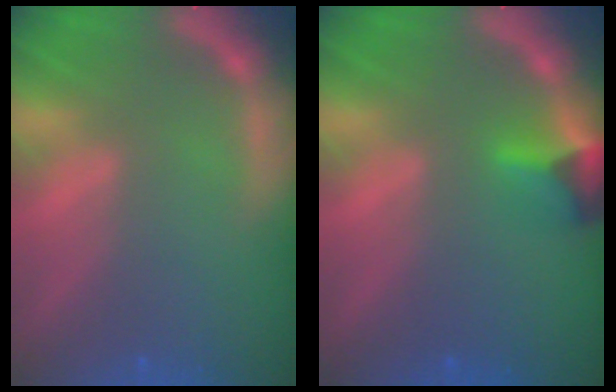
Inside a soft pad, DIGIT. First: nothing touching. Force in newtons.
{"total": 2.9}